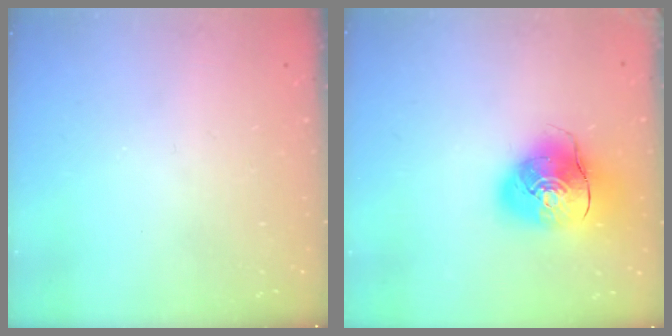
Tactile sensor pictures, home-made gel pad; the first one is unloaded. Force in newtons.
{"total": 13.0, "press": 12.8, "slide": 2.4}